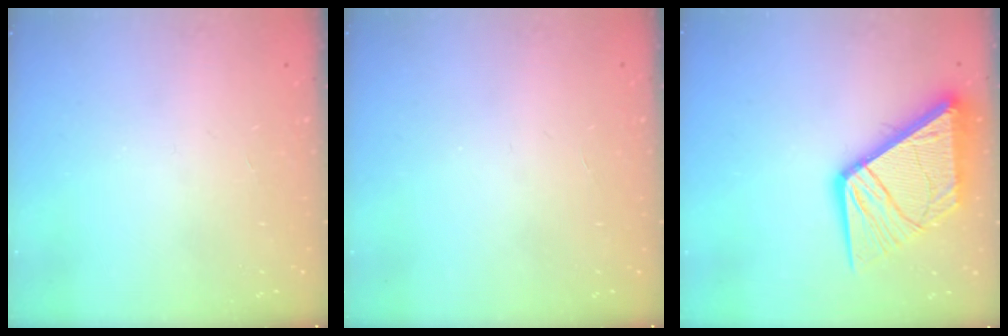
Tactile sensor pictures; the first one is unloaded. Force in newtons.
{"total": 0.0}
{"total": 16.4, "press": 16.3, "slide": 2.0}